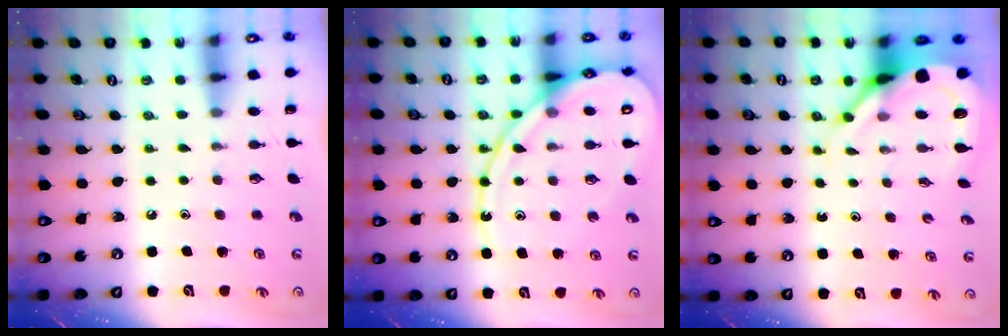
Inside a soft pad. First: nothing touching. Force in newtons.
{"total": 14.9, "press": 14.9, "slide": 1.3}
{"total": 8.1, "press": 8.0, "slide": 0.9}